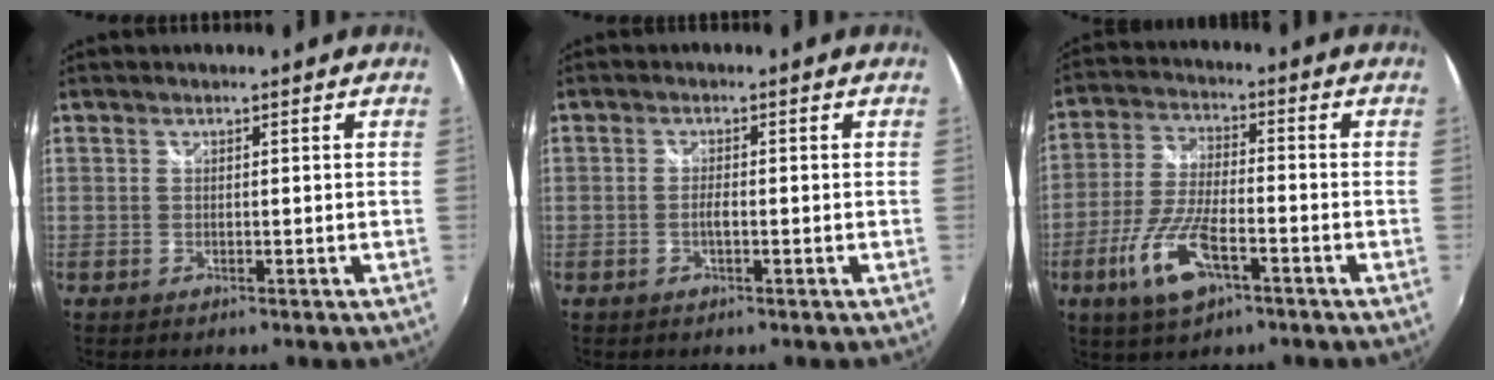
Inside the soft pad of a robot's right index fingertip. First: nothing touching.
{"total": 1.5, "force": [-0.6, 0.3, 1.4], "torque": [-0.029, -0.001, -0.010]}
{"total": 11.4, "force": [-5.5, 3.9, 9.1], "torque": [-0.199, -0.011, -0.103]}